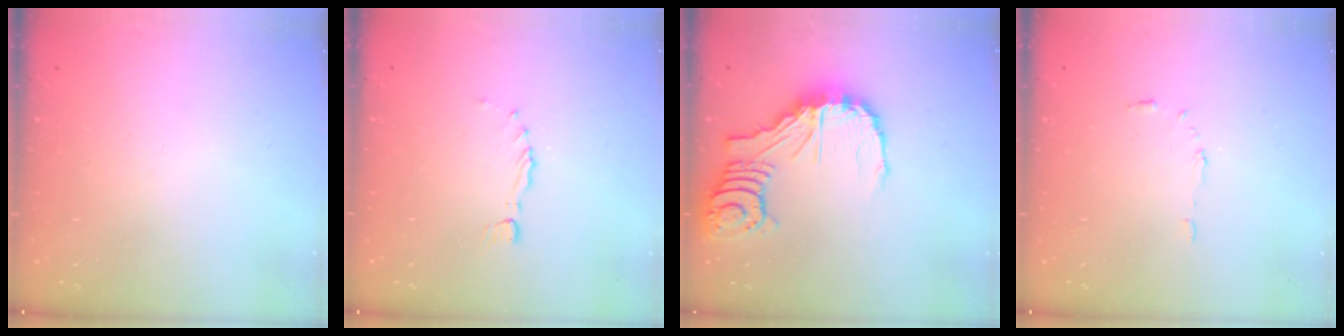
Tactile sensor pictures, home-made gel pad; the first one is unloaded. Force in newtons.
{"total": 0.0}
{"total": 14.8, "press": 14.7, "slide": 2.0}
{"total": 3.9, "press": 3.8, "slide": 0.3}